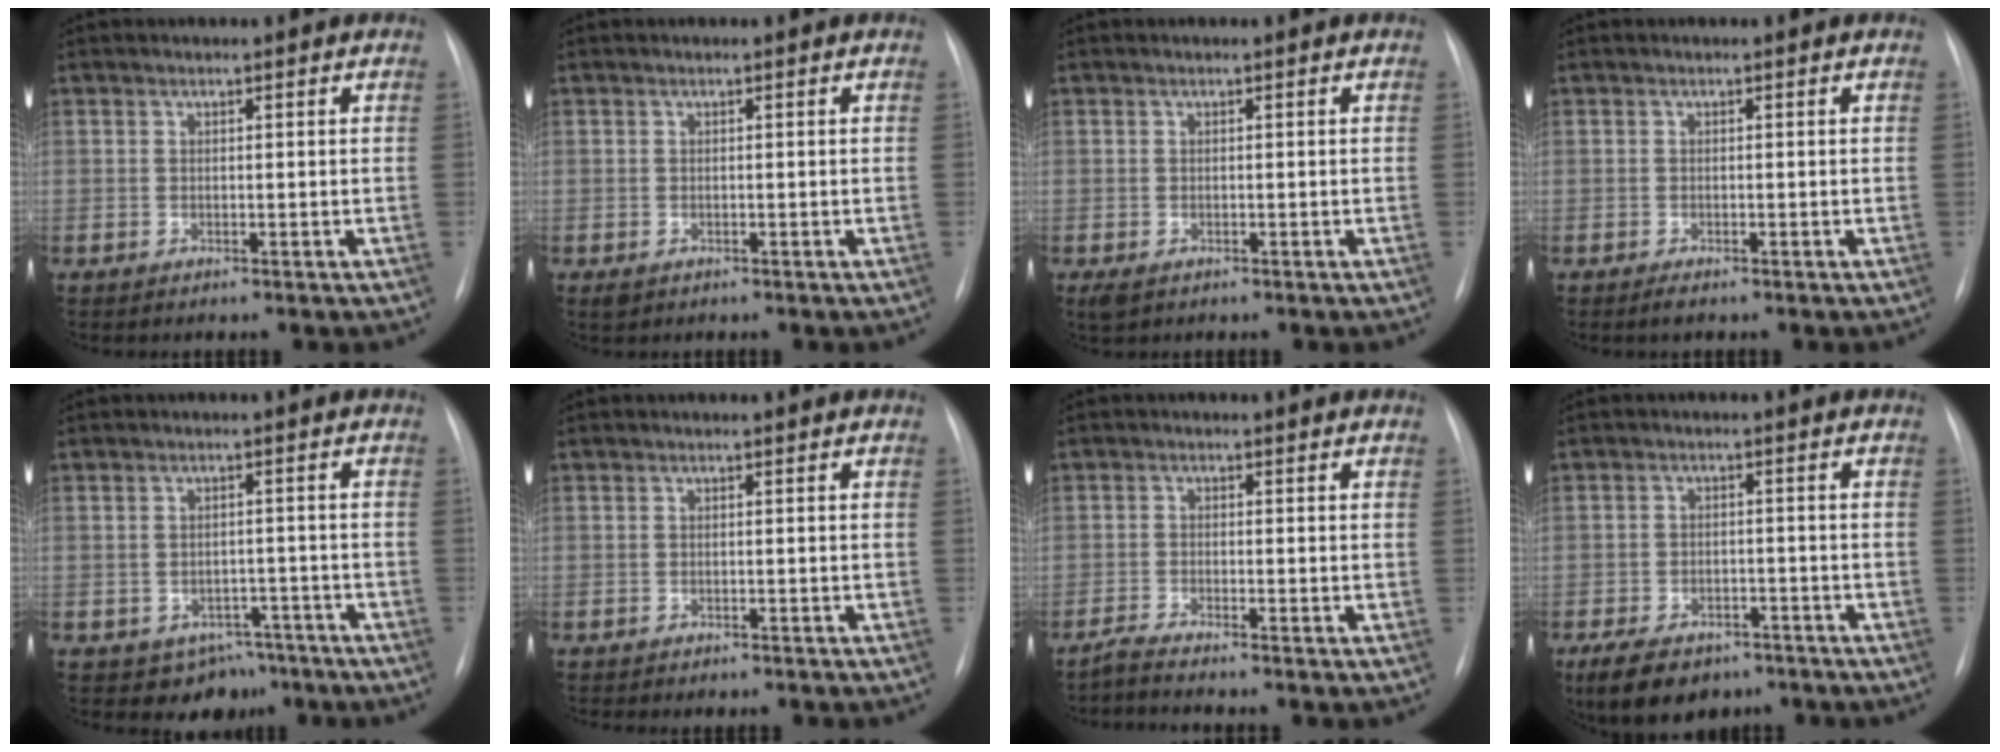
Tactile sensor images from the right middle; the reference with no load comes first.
{"total": 0.9, "force": [-0.4, 0.7, 0.4], "torque": [-0.008, 0.001, -0.002]}
{"total": 1.7, "force": [-0.8, 1.1, 1.0], "torque": [-0.020, -0.003, -0.005]}
{"total": 1.0, "force": [-0.7, 0.2, 0.6], "torque": [-0.014, -0.003, -0.010]}
{"total": 5.6, "force": [-3.9, 3.9, 1.1], "torque": [0.003, 0.015, -0.046]}
{"total": 2.5, "force": [-2.2, 0.7, 1.1], "torque": [-0.017, -0.006, -0.022]}
{"total": 2.3, "force": [-2.0, -0.9, 0.4], "torque": [-0.017, -0.009, -0.045]}
{"total": 10.2, "force": [-7.2, 5.5, 4.8], "torque": [-0.092, -0.002, -0.107]}